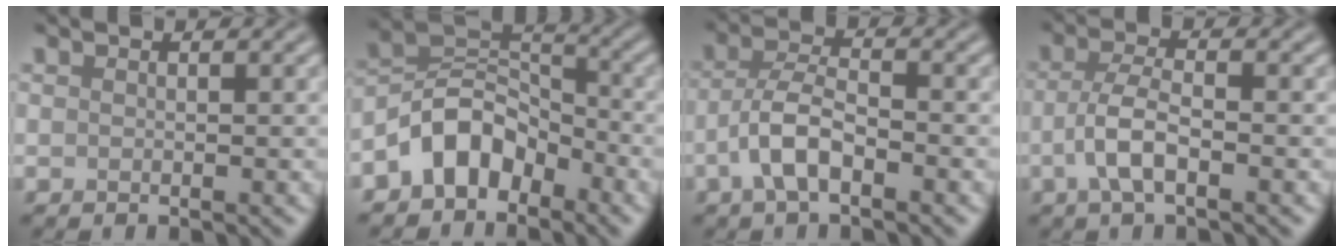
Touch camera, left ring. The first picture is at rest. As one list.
[{"total": 5.8, "force": [-3.6, 3.6, 2.8], "torque": [-0.035, 0.011, -0.079]}, {"total": 4.2, "force": [-1.9, 1.7, 3.4], "torque": [-0.068, 0.008, -0.046]}, {"total": 3.6, "force": [-1.3, 1.3, 3.1], "torque": [-0.068, 0.002, -0.031]}]